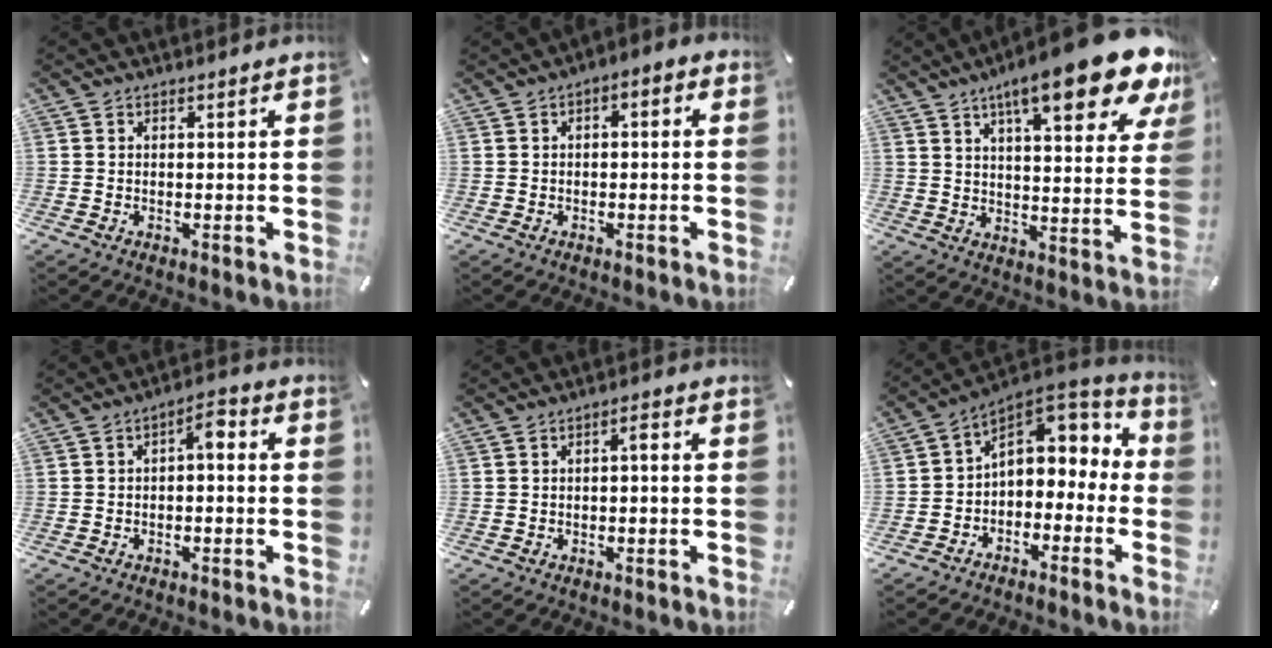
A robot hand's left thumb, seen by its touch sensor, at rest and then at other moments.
{"total": 2.8, "force": [-1.7, 1.0, 2.0], "torque": [-0.031, 0.015, -0.033]}
{"total": 20.3, "force": [12.2, 5.6, 15.2], "torque": [-0.231, -0.062, 0.192]}
{"total": 4.3, "force": [-1.6, 2.0, 3.5], "torque": [-0.057, 0.021, -0.035]}
{"total": 2.0, "force": [-0.7, 0.7, 1.8], "torque": [-0.034, 0.009, -0.017]}
{"total": 8.6, "force": [2.3, 6.6, 5.1], "torque": [-0.073, -0.017, 0.043]}